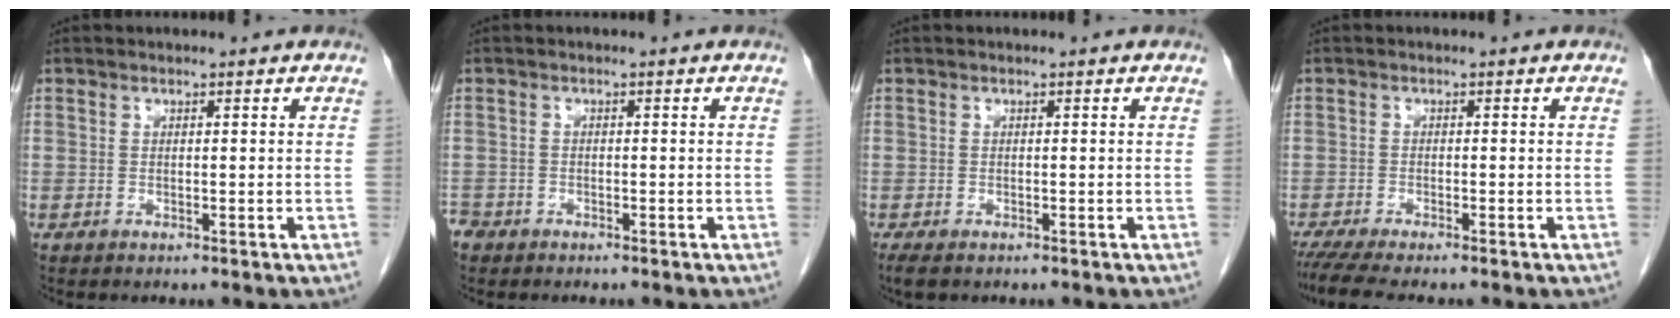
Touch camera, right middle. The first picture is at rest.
{"total": 2.2, "force": [-1.7, 1.3, 0.2], "torque": [-0.009, 0.002, -0.034]}
{"total": 2.7, "force": [-2.0, 1.1, 1.5], "torque": [-0.029, -0.008, -0.028]}
{"total": 5.6, "force": [-4.7, 0.2, 3.0], "torque": [-0.046, -0.014, -0.078]}